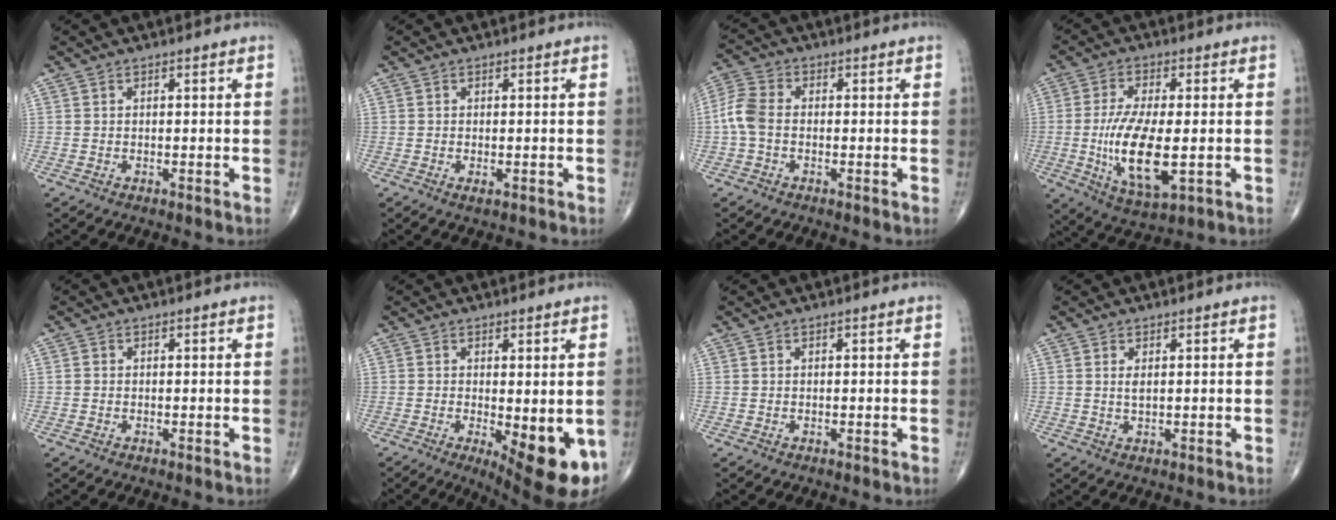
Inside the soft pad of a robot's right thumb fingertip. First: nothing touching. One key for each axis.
{"total": 1.0, "fx": -0.4, "fy": 0.3, "fz": 0.8, "tx": -0.014, "ty": -0.004, "tz": -0.006}
{"total": 5.8, "fx": -0.7, "fy": 3.8, "fz": 4.3, "tx": -0.101, "ty": 0.015, "tz": -0.025}
{"total": 13.5, "fx": -1.9, "fy": 5.0, "fz": 12.4, "tx": -0.240, "ty": -0.018, "tz": -0.027}
{"total": 0.5, "fx": -0.1, "fy": 0.5, "fz": 0.2, "tx": -0.002, "ty": 0.001, "tz": -0.003}
{"total": 11.5, "fx": -3.2, "fy": 3.8, "fz": 10.4, "tx": -0.125, "ty": -0.023, "tz": -0.033}
{"total": 0.0}
{"total": 1.5, "fx": 0.5, "fy": 0.5, "fz": 1.3, "tx": -0.026, "ty": -0.004, "tz": 0.013}